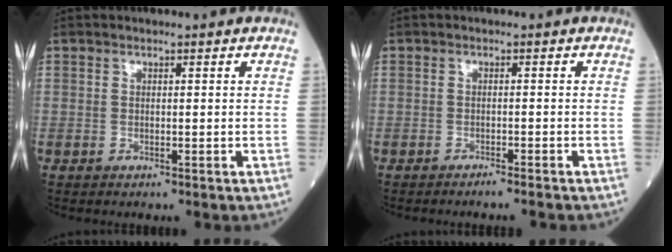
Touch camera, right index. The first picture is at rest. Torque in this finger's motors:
{"motor_torque": [0.19, 0.06, -0.04, -0.01]}